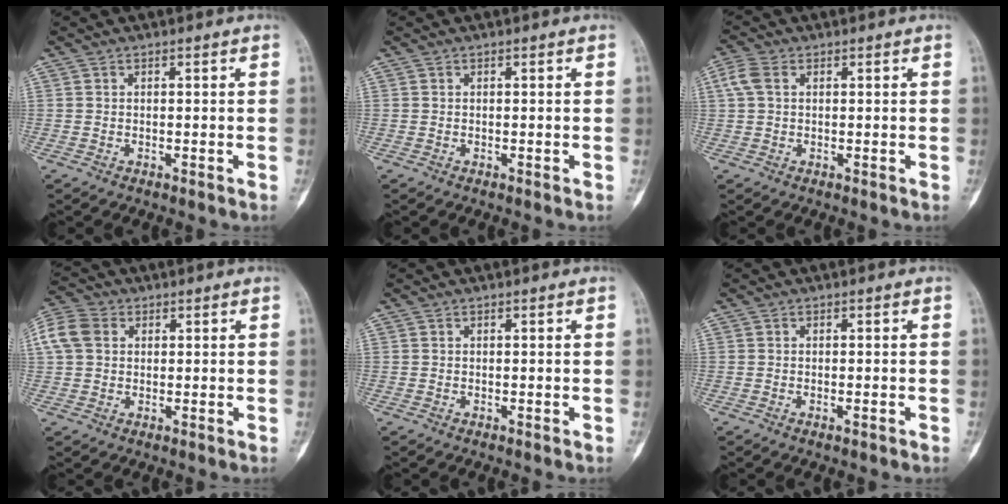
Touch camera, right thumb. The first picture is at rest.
{"total": 0.0}
{"total": 3.5, "force": [1.0, 2.3, 2.5], "torque": [-0.074, 0.015, 0.019]}
{"total": 9.7, "force": [2.5, 7.6, 5.5], "torque": [-0.129, 0.023, 0.047]}
{"total": 0.0}
{"total": 0.9, "force": [-0.5, 0.2, 0.7], "torque": [-0.010, -0.001, -0.006]}